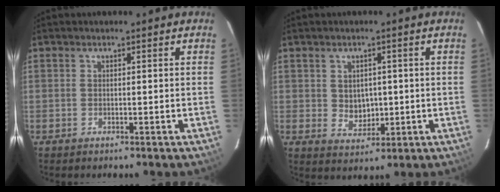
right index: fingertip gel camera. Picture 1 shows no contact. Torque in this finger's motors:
{"motor_torque": [0.08, 0.02, 0.04, 0.00]}